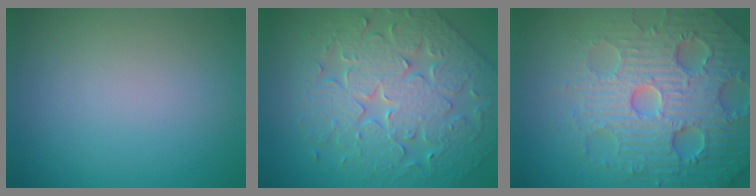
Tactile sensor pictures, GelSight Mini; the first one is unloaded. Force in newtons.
{"total": 7.2, "press": 6.2, "slide": 3.5}
{"total": 7.6, "press": 7.4, "slide": 1.5}